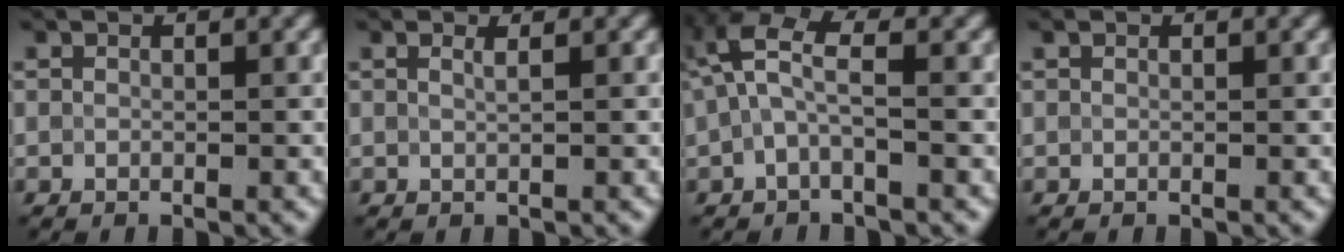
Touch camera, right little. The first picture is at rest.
{"total": 1.4, "force": [0.7, 0.6, 1.0], "torque": [-0.005, -0.002, -0.002]}
{"total": 3.8, "force": [0.6, 1.4, 3.4], "torque": [-0.078, 0.016, 0.002]}
{"total": 0.0}